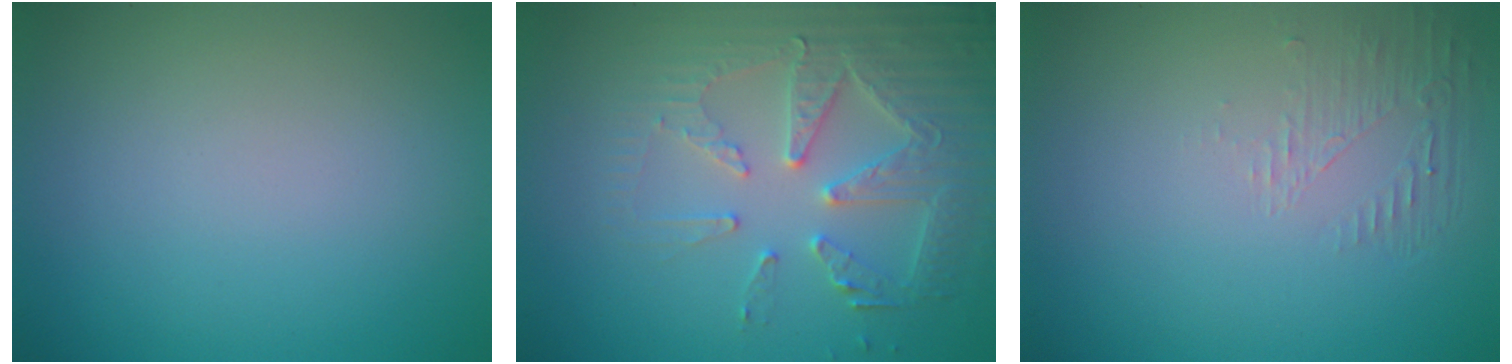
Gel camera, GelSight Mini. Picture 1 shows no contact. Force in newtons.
{"total": 4.5, "press": 4.5, "slide": 0.3}
{"total": 1.3, "press": 0.0, "slide": 1.3}